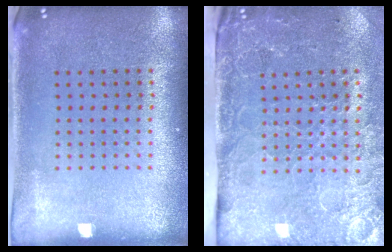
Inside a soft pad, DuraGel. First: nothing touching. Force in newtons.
{"total": 4.6, "press": 3.7, "slide": 2.8}